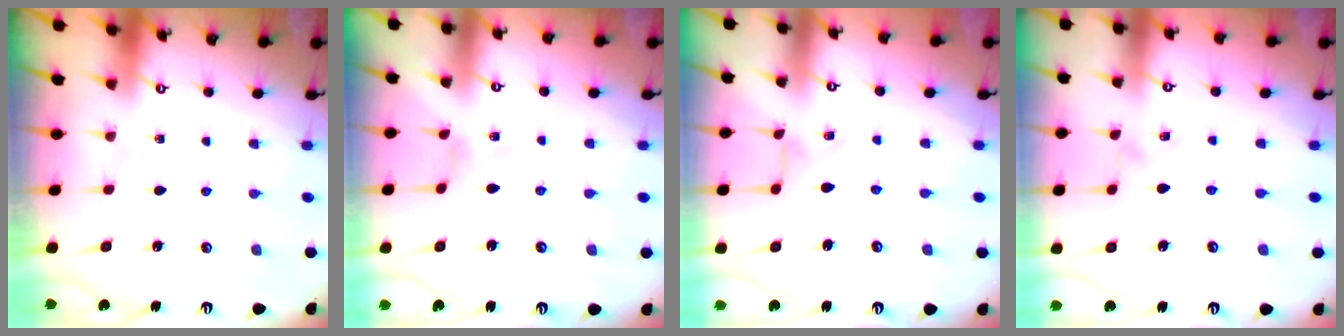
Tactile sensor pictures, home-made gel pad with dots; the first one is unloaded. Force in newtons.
{"total": 0.8, "press": 0.7, "slide": 0.4}
{"total": 0.8, "press": 0.7, "slide": 0.2}
{"total": 0.0}